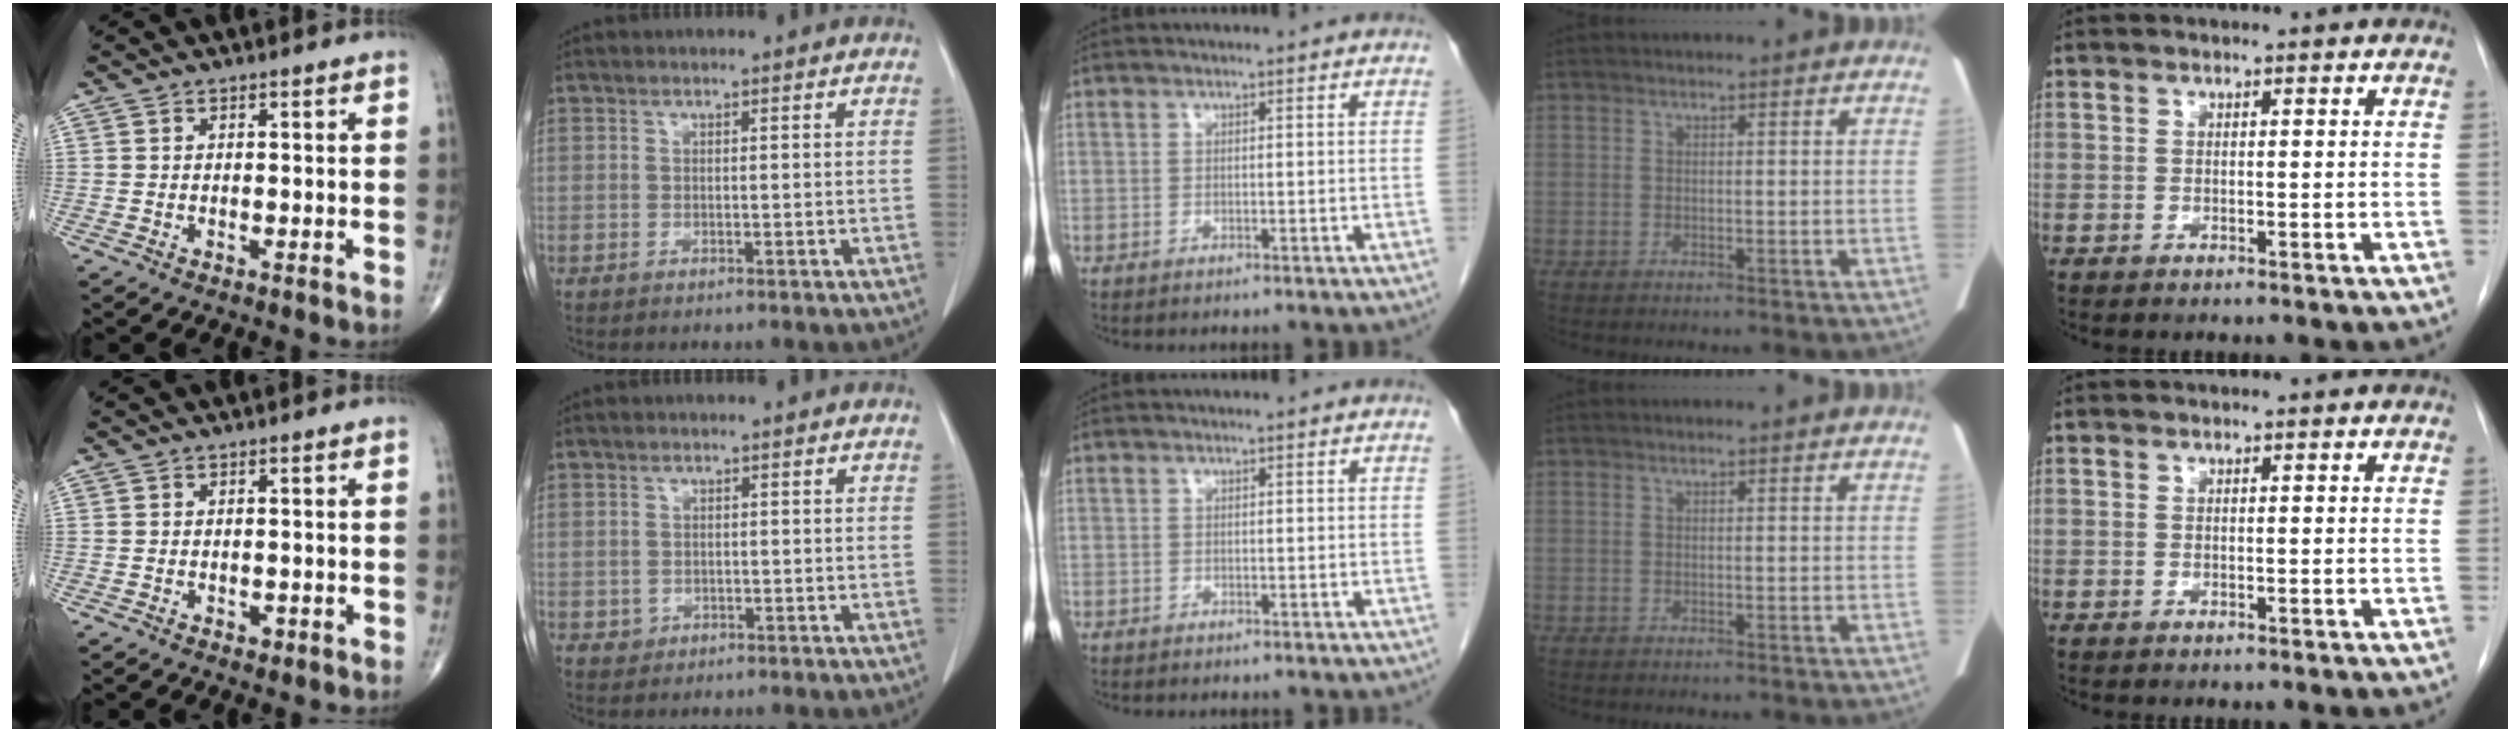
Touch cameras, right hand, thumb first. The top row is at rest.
{"thumb": {"total": 1.1, "force": [-0.5, 0.7, 0.6], "torque": [-0.008, 0.000, -0.006]}, "index": {"total": 1.4, "force": [-0.3, 1.4, 0.1], "torque": [0.002, 0.004, -0.002]}, "middle": {"total": 0.7, "force": [-0.6, 0.5, 0.1], "torque": [-0.004, 0.002, -0.009]}}